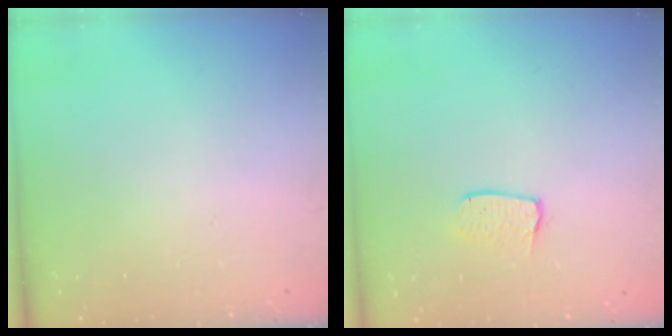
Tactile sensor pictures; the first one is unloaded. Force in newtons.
{"total": 4.3, "press": 4.3, "slide": 0.3}